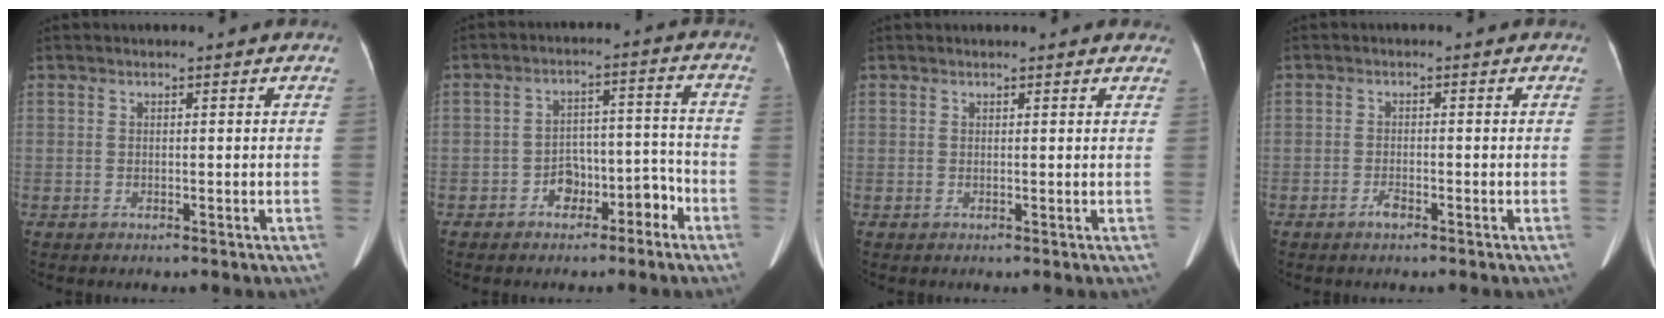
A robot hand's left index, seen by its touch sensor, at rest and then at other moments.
{"total": 6.0, "force": [-3.8, 3.3, 3.2], "torque": [-0.040, 0.042, -0.055]}
{"total": 4.6, "force": [4.2, 1.2, 1.4], "torque": [-0.009, 0.018, 0.035]}
{"total": 1.4, "force": [-1.0, 0.4, 0.8], "torque": [-0.017, 0.000, -0.017]}